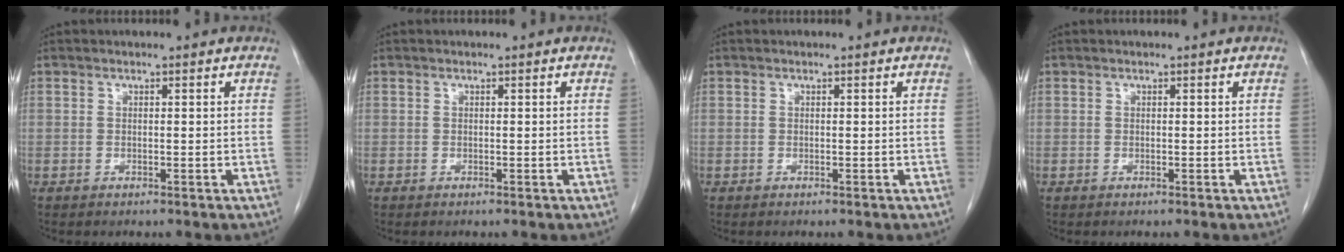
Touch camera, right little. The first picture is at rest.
{"total": 0.0}
{"total": 0.0}
{"total": 0.0}